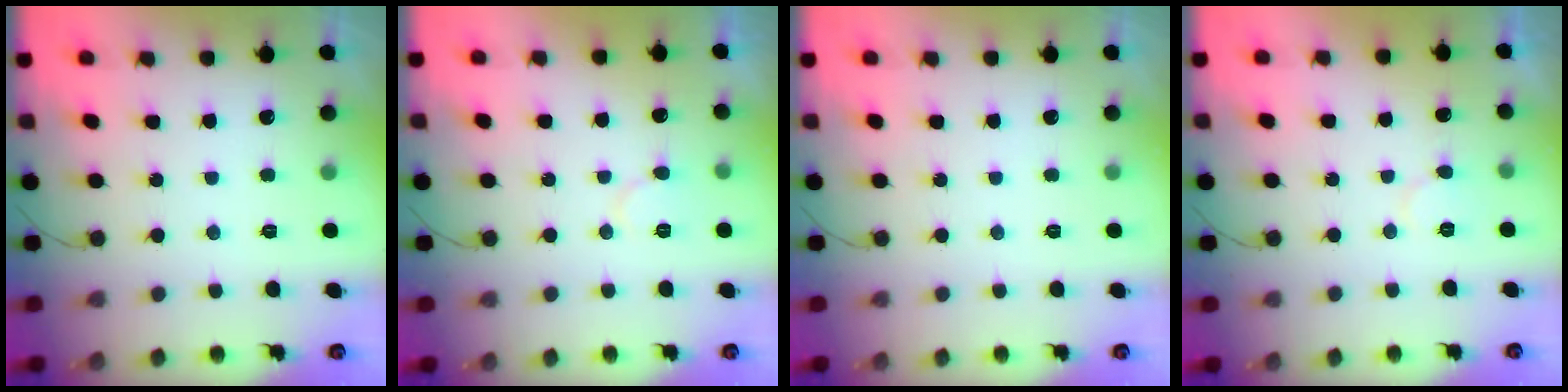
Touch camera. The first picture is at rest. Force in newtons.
{"total": 6.7, "press": 6.7, "slide": 0.8}
{"total": 0.0}
{"total": 4.7, "press": 4.7, "slide": 0.5}